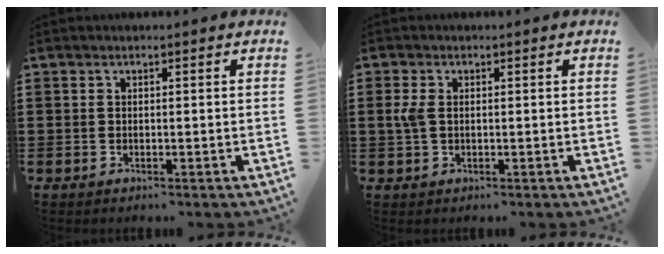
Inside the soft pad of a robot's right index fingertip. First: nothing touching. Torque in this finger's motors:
{"motor_torque": [0.29, -0.14, 0.04, 0.05]}